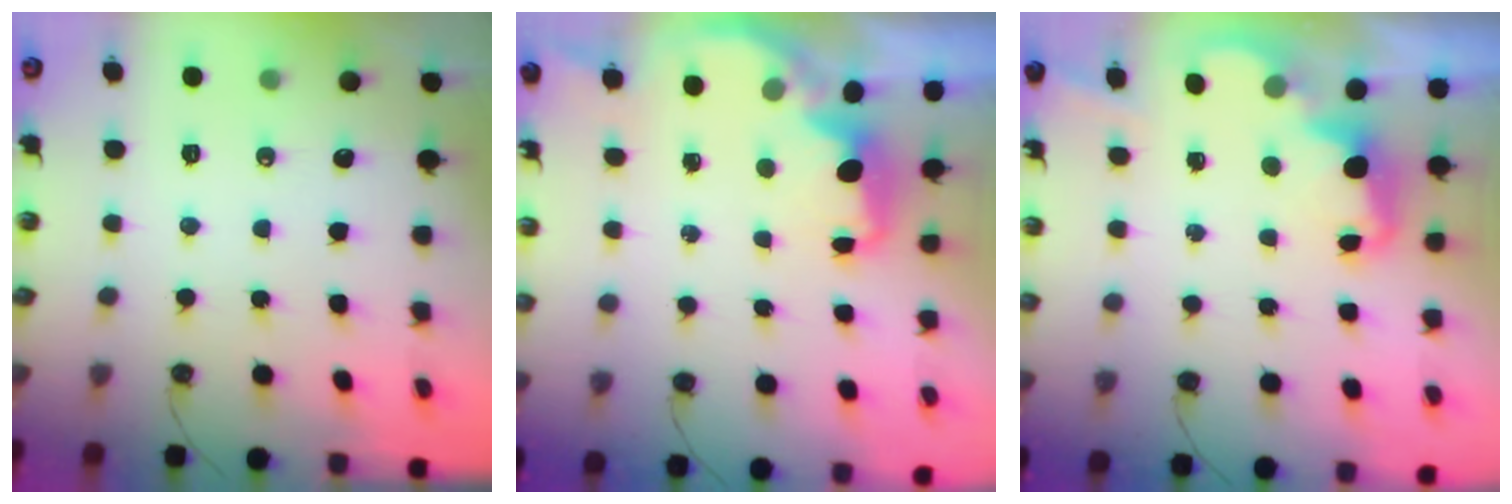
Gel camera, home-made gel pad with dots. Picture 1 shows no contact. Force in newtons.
{"total": 2.3, "press": 2.1, "slide": 0.8}
{"total": 2.3, "press": 2.2, "slide": 0.5}